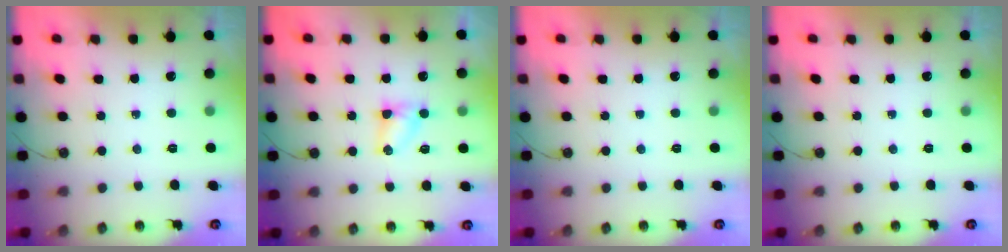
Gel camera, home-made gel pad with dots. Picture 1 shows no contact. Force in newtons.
{"total": 3.9, "press": 3.9, "slide": 0.4}
{"total": 0.0}
{"total": 0.0}